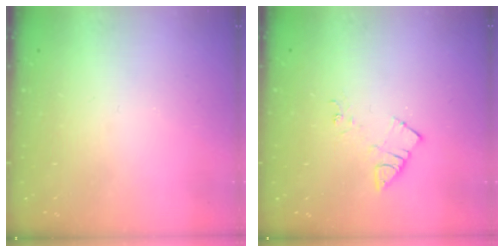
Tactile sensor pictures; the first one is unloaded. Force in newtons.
{"total": 5.2, "press": 5.2, "slide": 0.7}